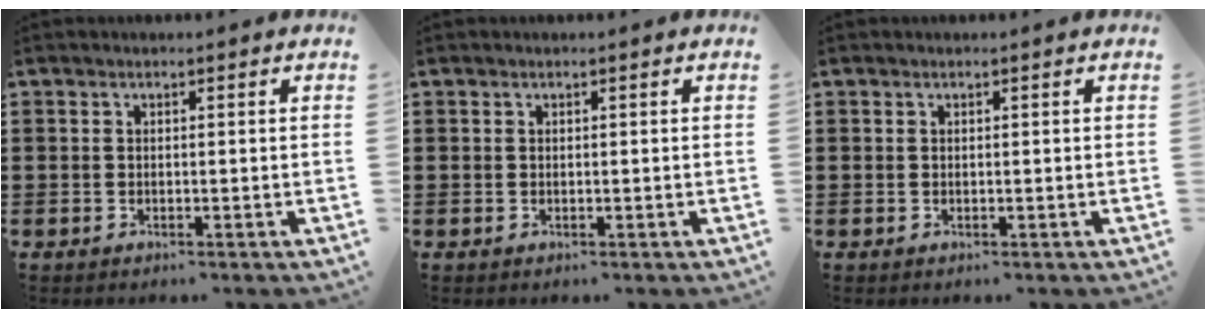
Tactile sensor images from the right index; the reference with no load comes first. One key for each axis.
{"total": 0.0}
{"total": 0.0}